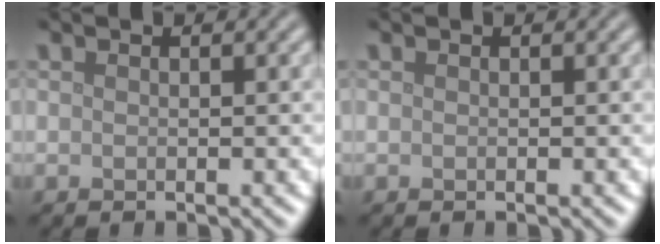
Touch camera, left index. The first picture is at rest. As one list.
[{"total": 0.0}]